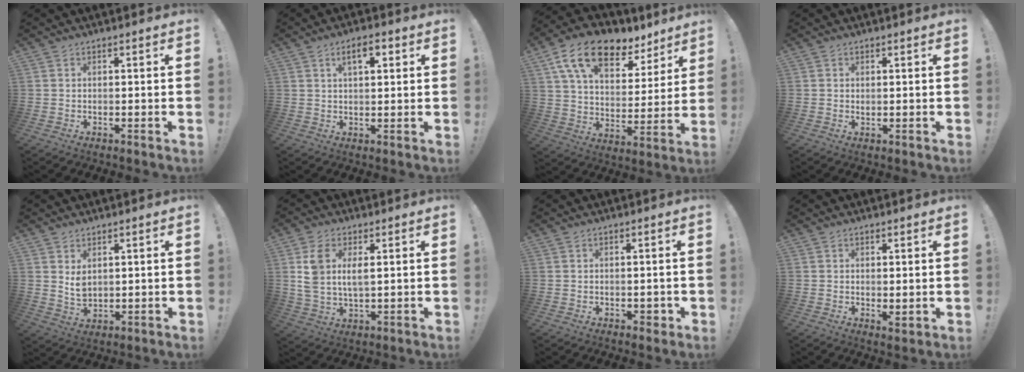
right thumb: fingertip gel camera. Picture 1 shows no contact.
{"total": 5.3, "force": [2.3, 2.1, 4.3], "torque": [-0.065, -0.001, 0.035]}
{"total": 17.5, "force": [10.7, 9.2, 10.5], "torque": [-0.177, -0.057, 0.191]}
{"total": 0.5, "force": [0.4, 0.3, 0.1], "torque": [-0.001, -0.001, 0.008]}
{"total": 4.7, "force": [2.3, 3.1, 2.7], "torque": [-0.040, -0.014, 0.044]}
{"total": 8.0, "force": [2.5, 4.6, 6.1], "torque": [-0.100, -0.004, 0.046]}
{"total": 1.5, "force": [-0.2, 1.2, 0.9], "torque": [-0.004, 0.000, -0.006]}
{"total": 2.0, "force": [1.1, 0.7, 1.5], "torque": [-0.017, -0.009, 0.019]}